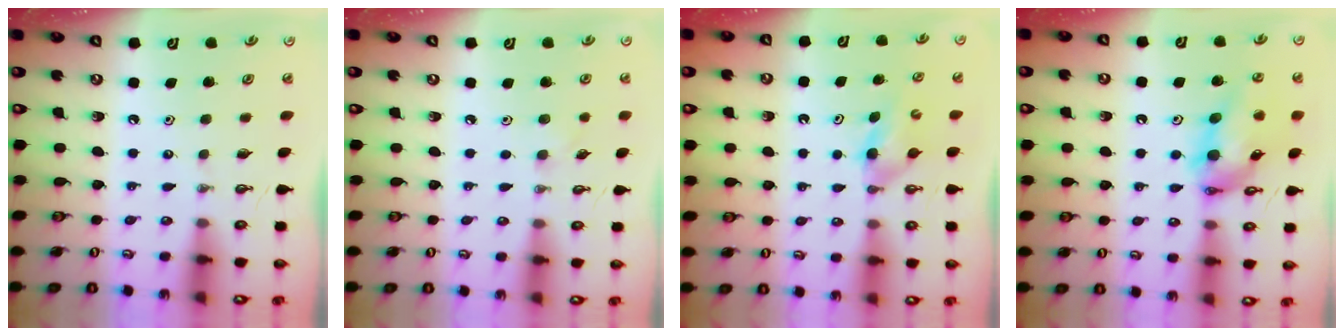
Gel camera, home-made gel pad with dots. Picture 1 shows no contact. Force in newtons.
{"total": 3.8, "press": 3.7, "slide": 0.8}
{"total": 4.2, "press": 3.8, "slide": 1.8}
{"total": 14.3, "press": 14.3, "slide": 1.0}